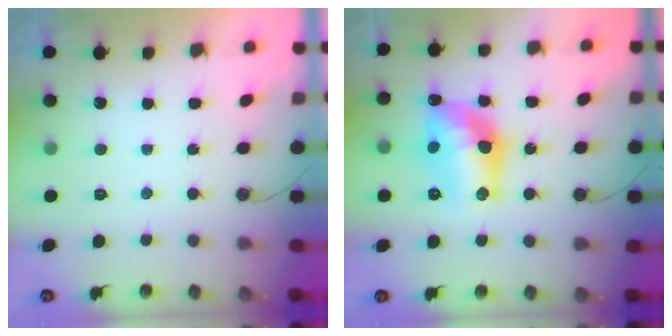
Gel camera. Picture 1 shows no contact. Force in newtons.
{"total": 13.9, "press": 13.9, "slide": 0.9}